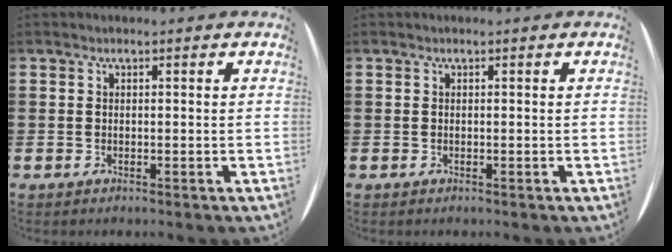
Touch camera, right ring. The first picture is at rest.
{"total": 0.0}